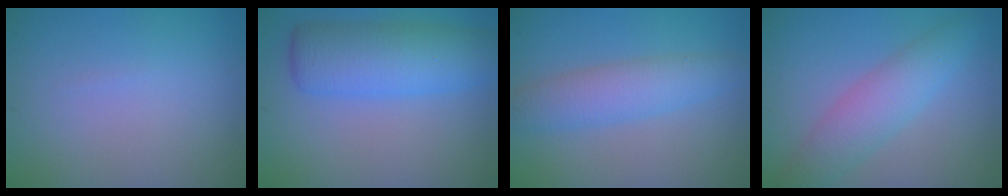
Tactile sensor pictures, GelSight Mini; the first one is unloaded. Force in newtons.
{"total": 6.3, "press": 6.3, "slide": 0.2}
{"total": 4.0, "press": 4.0, "slide": 0.2}
{"total": 4.3, "press": 4.2, "slide": 0.1}